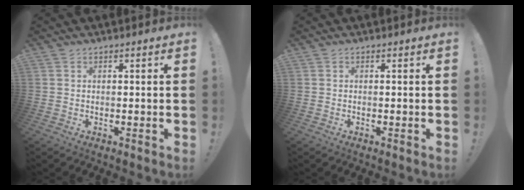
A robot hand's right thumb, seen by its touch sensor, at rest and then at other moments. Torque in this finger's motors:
{"motor_torque": [-0.02, 0.00, 0.00, 0.01, -0.02]}